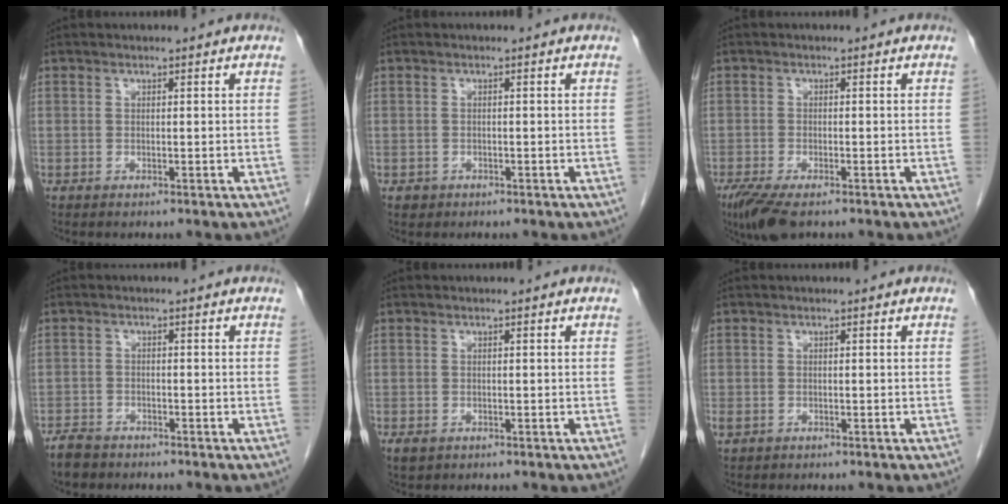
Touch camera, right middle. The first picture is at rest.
{"total": 1.0, "force": [-0.5, 0.9, 0.0], "torque": [-0.001, 0.003, -0.004]}
{"total": 6.3, "force": [-4.5, 1.9, 4.1], "torque": [-0.075, -0.015, -0.075]}
{"total": 3.4, "force": [-2.9, 1.5, 0.9], "torque": [-0.022, -0.002, -0.049]}
{"total": 1.3, "force": [-0.6, 1.0, 0.7], "torque": [-0.013, 0.000, 0.000]}
{"total": 1.1, "force": [-0.4, 0.9, 0.6], "torque": [-0.016, 0.000, -0.001]}